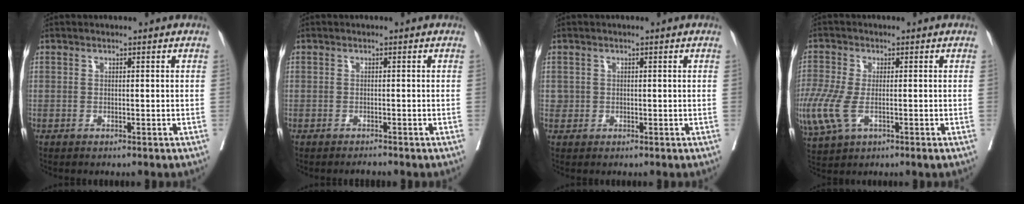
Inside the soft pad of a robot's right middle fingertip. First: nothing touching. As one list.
[{"total": 0.7, "force": [-0.7, -0.1, 0.1], "torque": [-0.005, -0.004, -0.009]}, {"total": 1.0, "force": [0.0, 1.0, 0.1], "torque": [0.008, 0.005, -0.002]}, {"total": 12.0, "force": [-3.6, 5.7, 9.9], "torque": [-0.259, -0.024, -0.063]}]